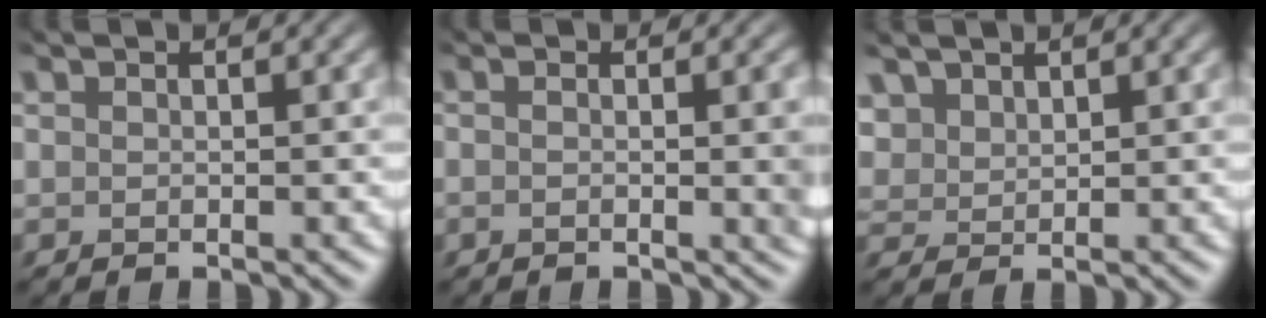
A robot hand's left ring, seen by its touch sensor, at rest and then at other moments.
{"total": 2.3, "force": [-0.4, 0.4, 2.2], "torque": [-0.029, -0.001, -0.006]}
{"total": 2.3, "force": [1.7, 1.2, 0.9], "torque": [-0.032, 0.001, 0.045]}